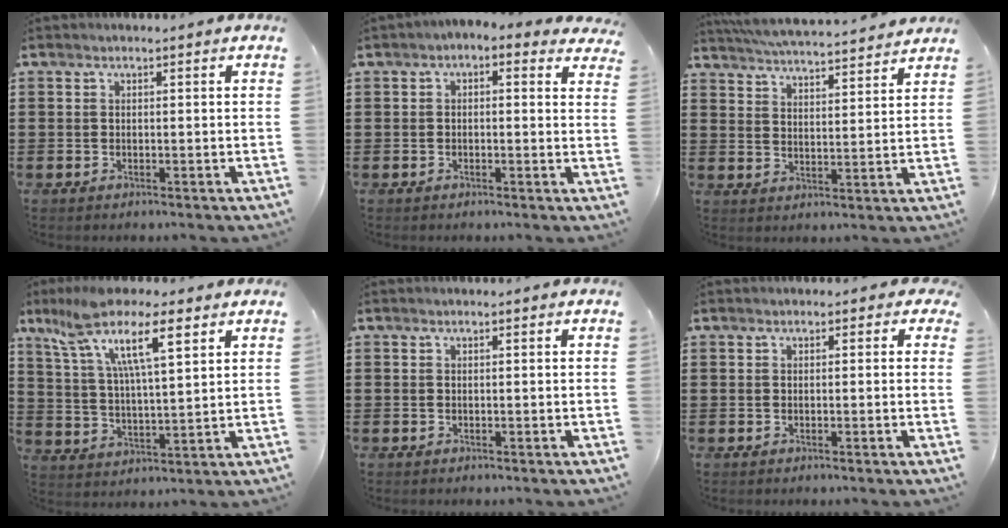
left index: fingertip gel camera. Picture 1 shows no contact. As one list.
[{"total": 1.3, "force": [-0.1, 0.7, 1.1], "torque": [-0.024, 0.007, -0.005]}, {"total": 5.0, "force": [4.9, -0.3, 0.7], "torque": [-0.035, -0.034, 0.085]}, {"total": 12.0, "force": [7.3, 3.0, 9.0], "torque": [-0.193, -0.013, 0.128]}, {"total": 0.0}, {"total": 0.7, "force": [0.0, 0.5, 0.5], "torque": [-0.011, 0.004, -0.002]}]